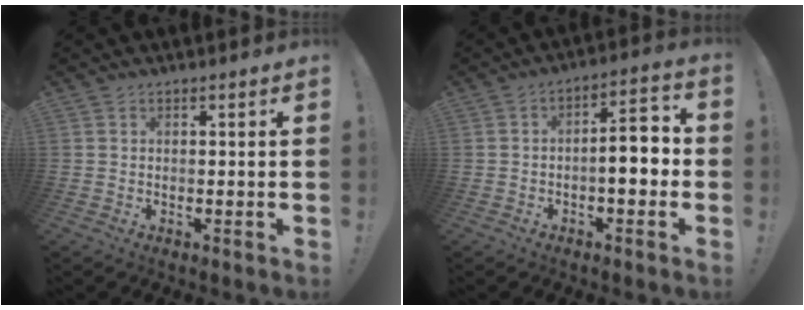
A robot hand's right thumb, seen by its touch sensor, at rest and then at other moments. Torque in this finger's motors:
{"motor_torque": [1.25, 1.22, 0.94, -0.20, 0.08]}